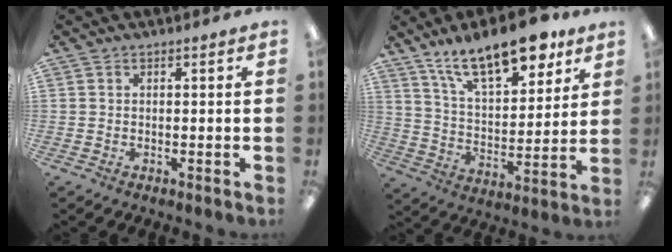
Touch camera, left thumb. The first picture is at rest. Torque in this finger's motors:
{"motor_torque": [0.52, 0.48, 1.61, -1.17, 0.12]}